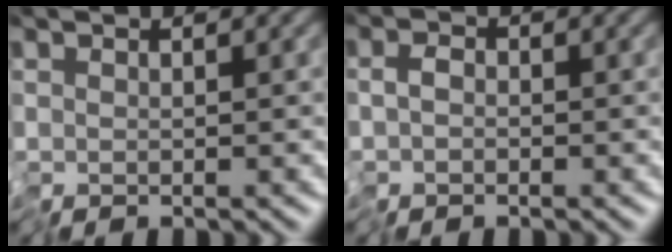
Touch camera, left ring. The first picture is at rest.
{"total": 1.2, "force": [-0.8, 0.5, 0.6], "torque": [-0.001, -0.001, -0.022]}